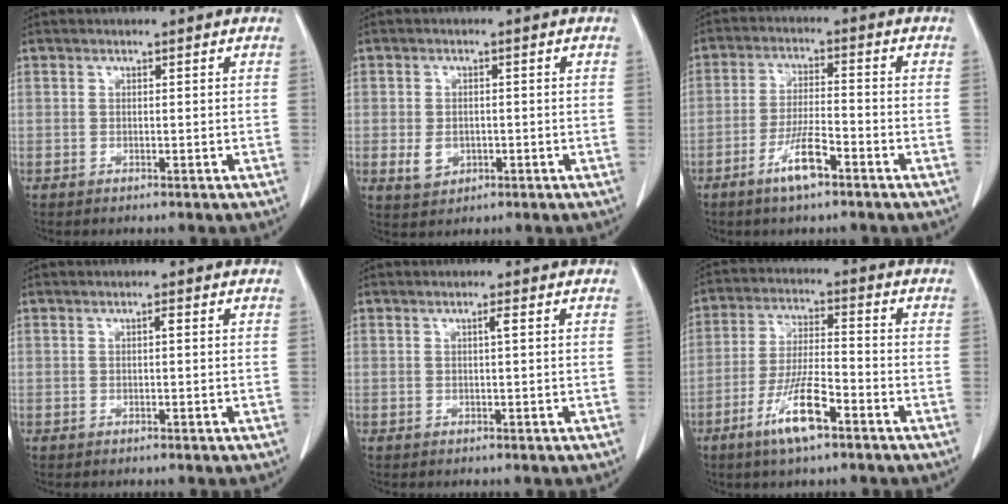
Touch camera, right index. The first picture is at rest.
{"total": 3.5, "force": [-0.7, 2.9, 1.8], "torque": [-0.032, -0.001, 0.000]}
{"total": 6.5, "force": [-3.9, 1.0, 5.1], "torque": [-0.101, -0.004, -0.073]}
{"total": 0.6, "force": [0.1, 0.1, 0.6], "torque": [-0.011, 0.001, 0.001]}
{"total": 0.8, "force": [0.2, -0.1, 0.8], "torque": [-0.014, 0.002, 0.003]}
{"total": 9.4, "force": [-5.3, 1.6, 7.5], "torque": [-0.149, -0.011, -0.098]}